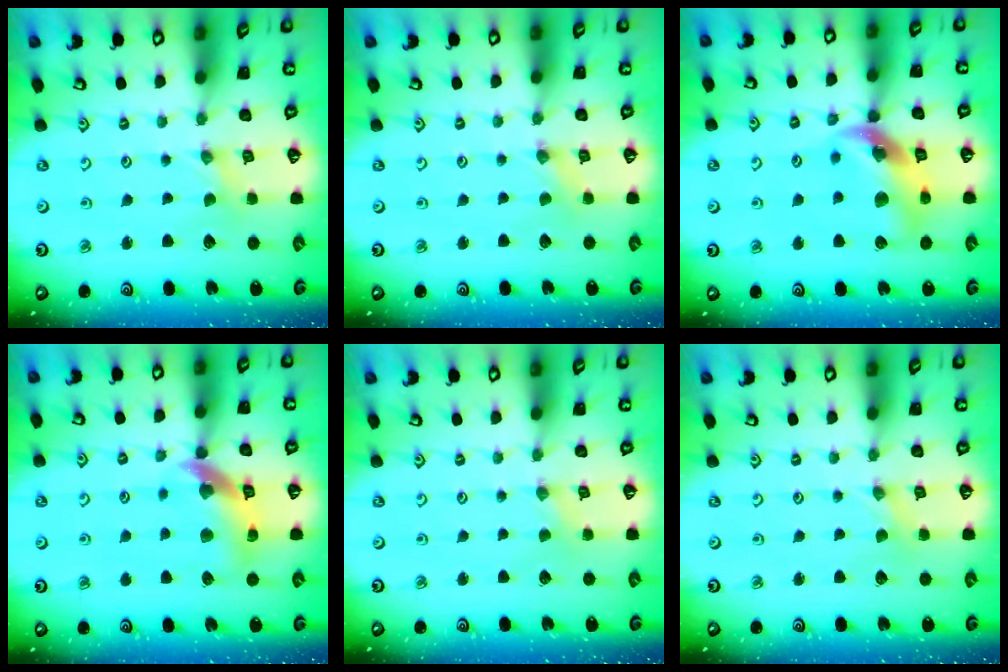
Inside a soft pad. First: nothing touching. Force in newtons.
{"total": 0.0}
{"total": 16.0, "press": 15.9, "slide": 2.1}
{"total": 12.9, "press": 12.9, "slide": 1.6}
{"total": 0.6, "press": 0.6, "slide": 0.1}
{"total": 0.0}